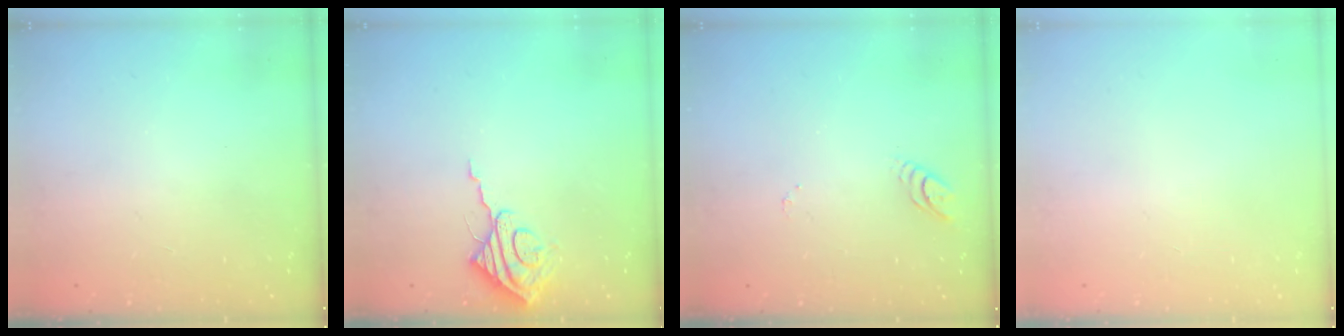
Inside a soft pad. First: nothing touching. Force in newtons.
{"total": 8.1, "press": 8.1, "slide": 0.5}
{"total": 3.5, "press": 3.5, "slide": 0.5}
{"total": 0.0}